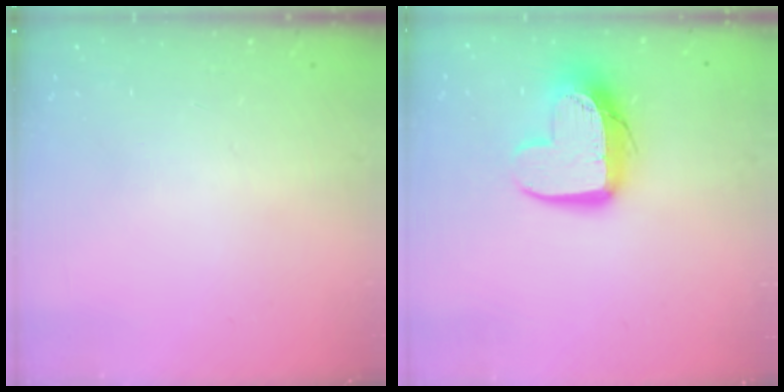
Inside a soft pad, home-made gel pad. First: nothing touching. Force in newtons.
{"total": 13.2, "press": 13.2, "slide": 1.1}